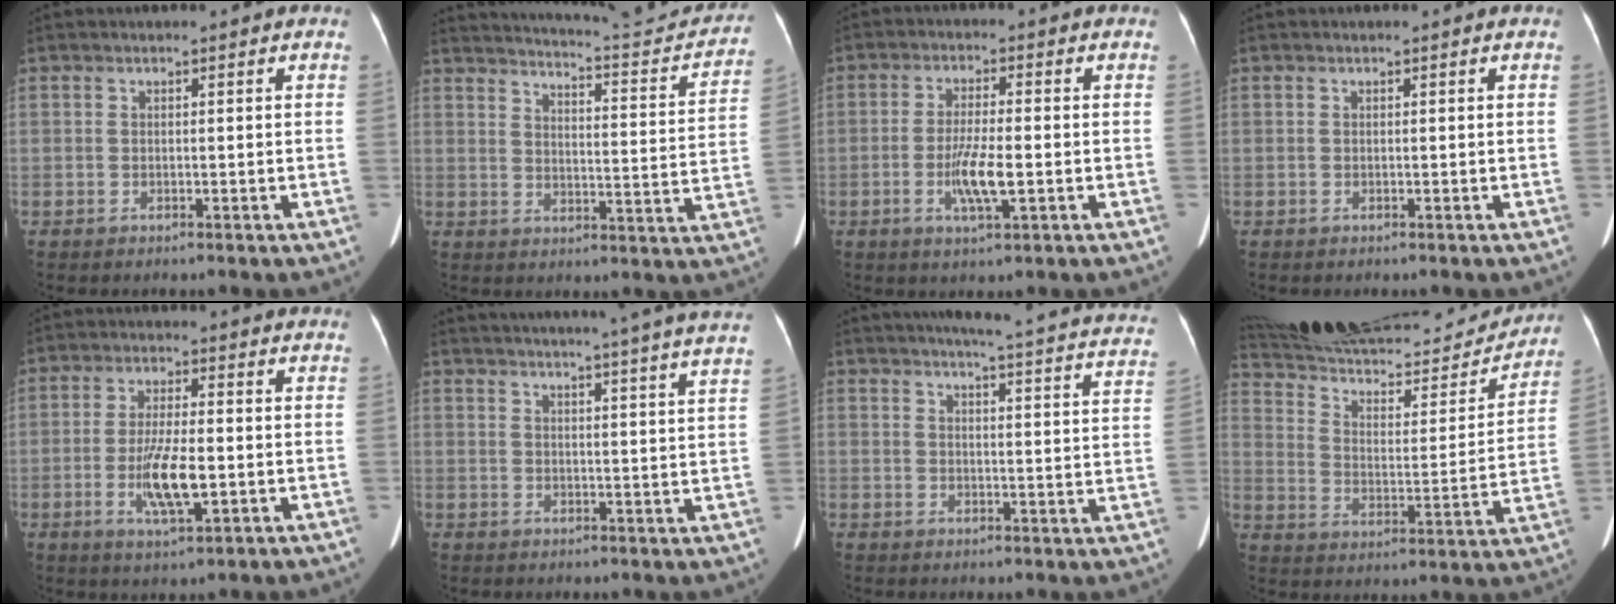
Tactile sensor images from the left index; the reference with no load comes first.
{"total": 19.9, "force": [18.8, 1.3, 6.2], "torque": [-0.086, -0.050, 0.231]}
{"total": 6.0, "force": [-1.5, 0.7, 5.8], "torque": [-0.113, -0.008, -0.029]}
{"total": 0.0}
{"total": 7.7, "force": [-1.7, 1.5, 7.4], "torque": [-0.141, -0.008, -0.032]}
{"total": 24.3, "force": [22.0, -1.2, 10.1], "torque": [-0.156, -0.029, 0.270]}
{"total": 25.3, "force": [23.2, 1.4, 10.0], "torque": [-0.131, -0.053, 0.257]}
{"total": 28.1, "force": [26.0, 4.4, 9.4], "torque": [-0.168, -0.035, 0.375]}